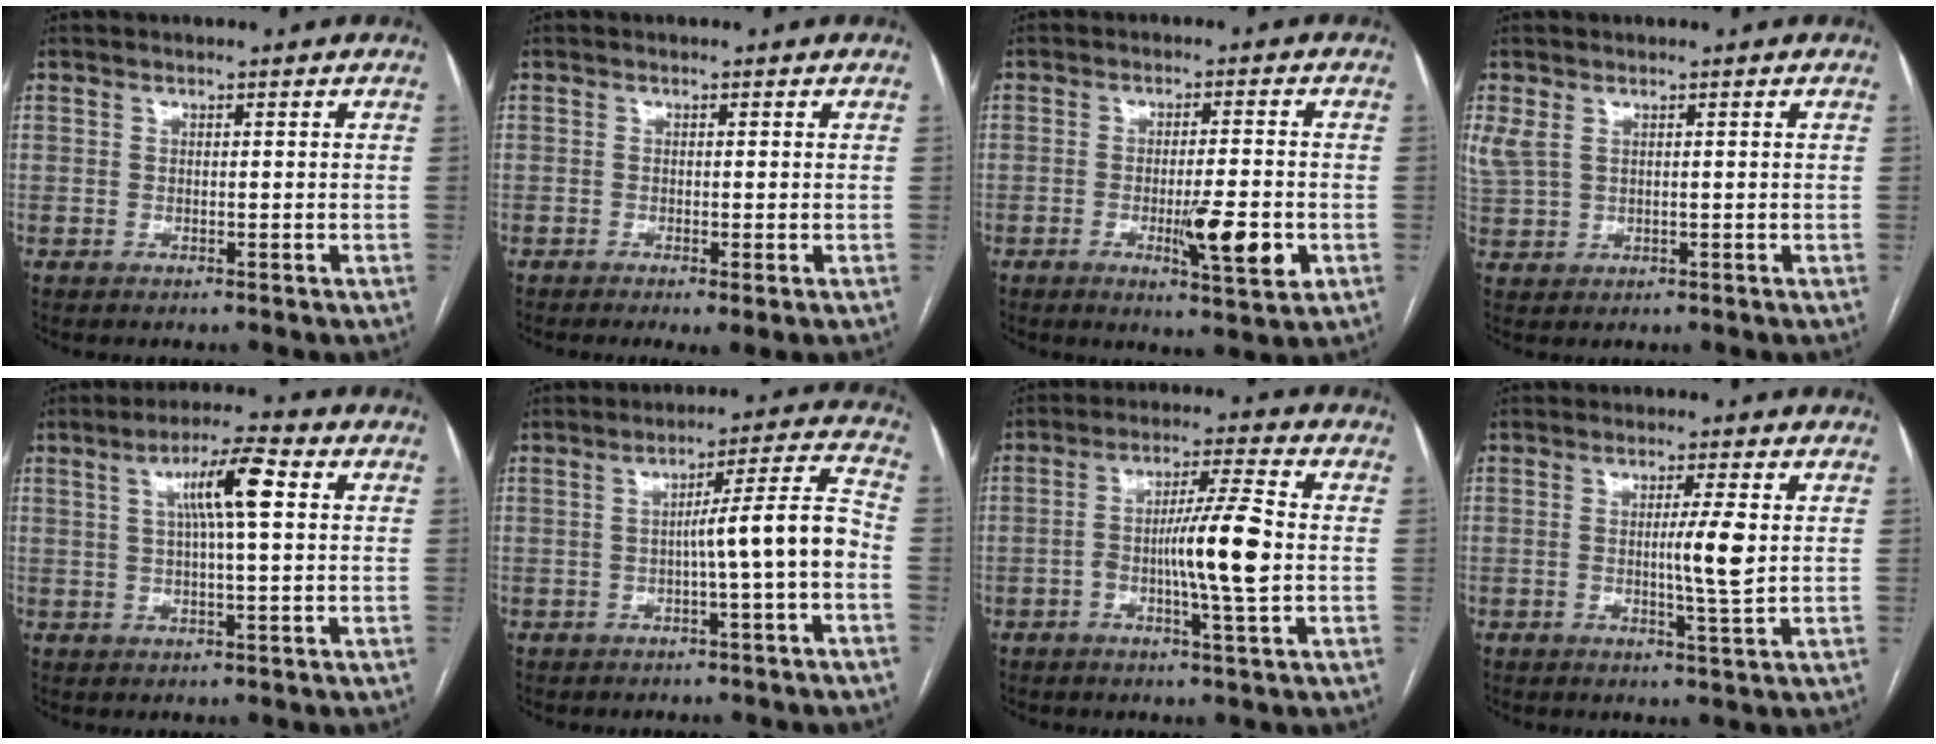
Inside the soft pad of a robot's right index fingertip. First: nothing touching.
{"total": 2.2, "force": [-0.9, 0.2, 2.0], "torque": [-0.032, -0.008, -0.011]}
{"total": 8.4, "force": [-2.4, 1.2, 8.0], "torque": [-0.121, -0.013, -0.034]}
{"total": 3.5, "force": [1.6, 2.0, 2.3], "torque": [-0.068, 0.009, 0.044]}
{"total": 7.9, "force": [2.0, 0.5, 7.6], "torque": [-0.134, 0.015, 0.031]}
{"total": 8.6, "force": [-2.0, -0.8, 8.3], "torque": [-0.118, 0.023, -0.027]}
{"total": 9.8, "force": [-1.3, 0.1, 9.7], "torque": [-0.167, 0.006, -0.027]}
{"total": 5.2, "force": [0.3, -0.4, 5.2], "torque": [-0.086, -0.009, 0.004]}